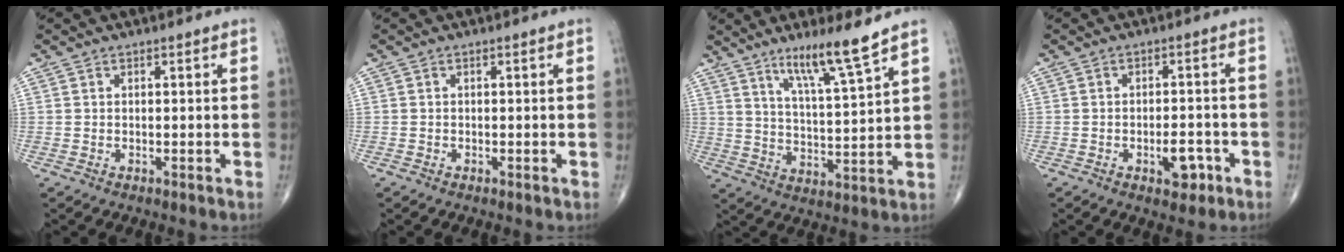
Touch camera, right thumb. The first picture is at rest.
{"total": 0.0}
{"total": 10.3, "force": [7.2, 0.1, 7.3], "torque": [-0.125, -0.054, 0.131]}
{"total": 4.9, "force": [-2.2, 2.5, 3.6], "torque": [-0.034, 0.013, -0.028]}